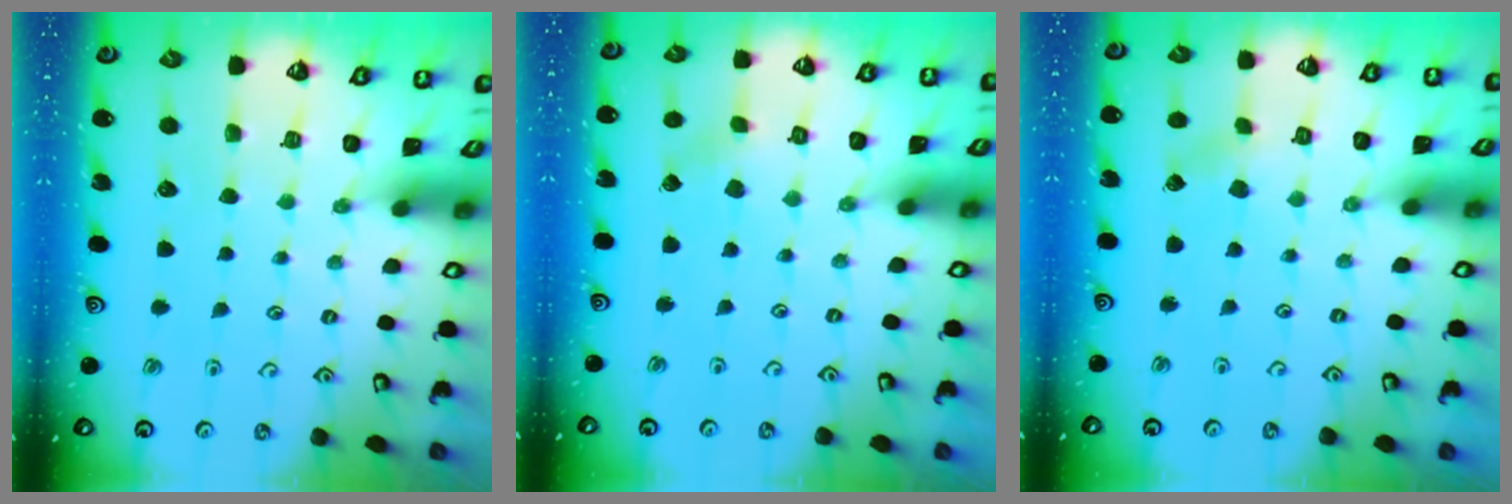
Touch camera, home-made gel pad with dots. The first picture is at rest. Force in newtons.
{"total": 2.2, "press": 2.2, "slide": 0.1}
{"total": 2.2, "press": 2.2, "slide": 0.3}